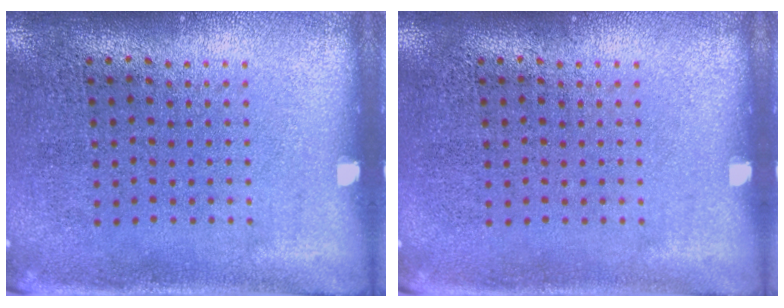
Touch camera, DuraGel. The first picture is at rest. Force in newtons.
{"total": 0.0}